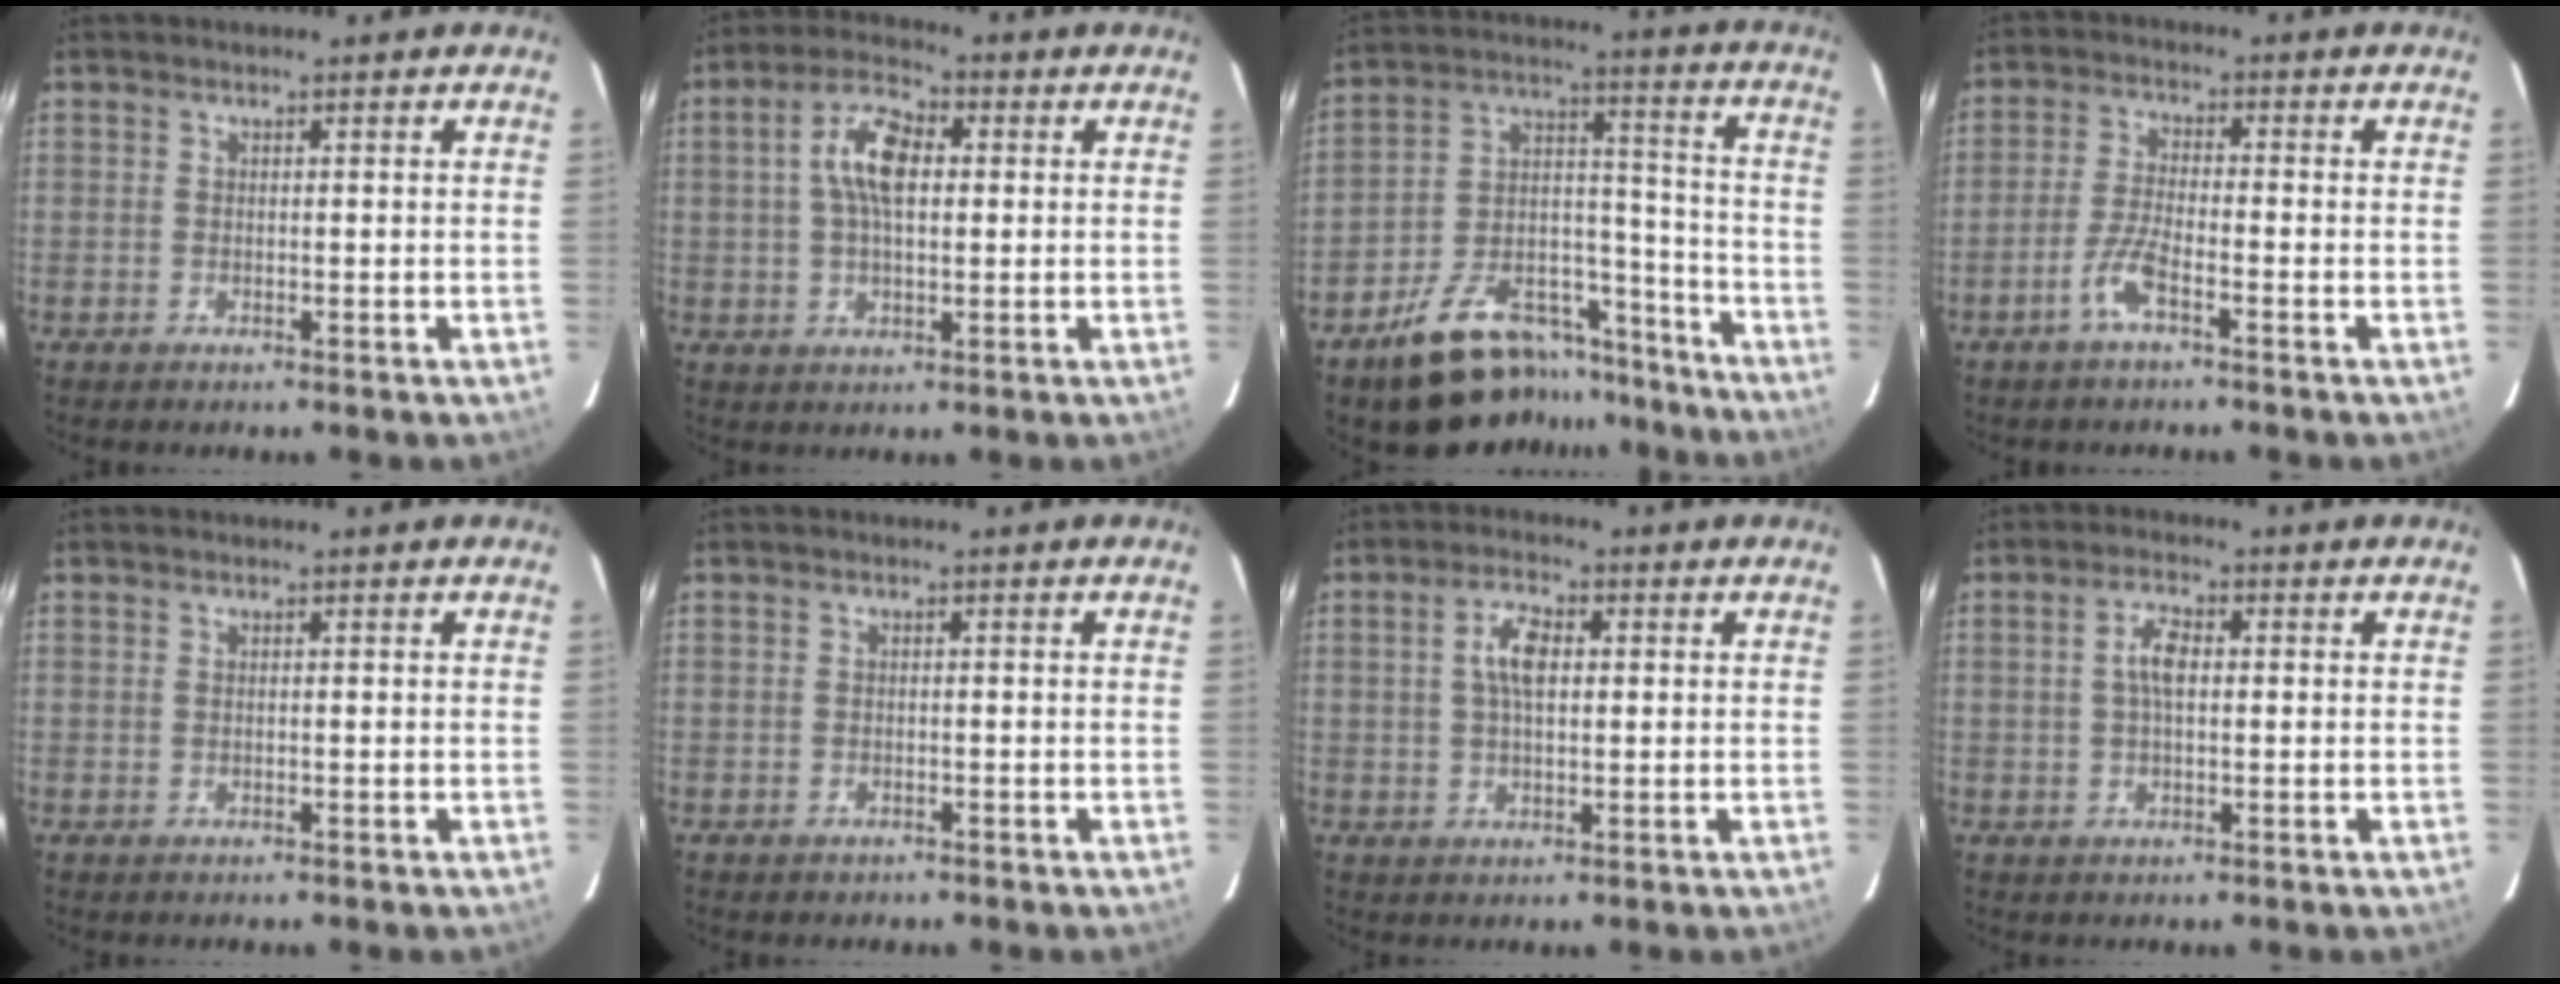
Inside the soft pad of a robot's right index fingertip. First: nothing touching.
{"total": 8.3, "force": [1.2, 4.0, 7.2], "torque": [-0.137, 0.020, 0.021]}
{"total": 18.4, "force": [-15.0, 8.4, 6.6], "torque": [-0.121, 0.059, -0.216]}
{"total": 4.8, "force": [-3.0, 0.5, 3.7], "torque": [-0.090, 0.001, -0.063]}
{"total": 0.0}
{"total": 1.3, "force": [-0.9, 0.9, 0.1], "torque": [-0.003, 0.004, -0.013]}
{"total": 5.2, "force": [0.9, 2.4, 4.5], "torque": [-0.084, 0.012, 0.017]}
{"total": 3.9, "force": [0.3, 1.7, 3.5], "torque": [-0.069, 0.010, 0.007]}